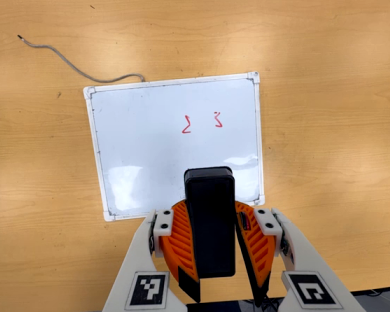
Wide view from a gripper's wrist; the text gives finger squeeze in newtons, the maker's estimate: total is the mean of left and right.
{"total": 9.7, "left": 9.4, "right": 9.9}